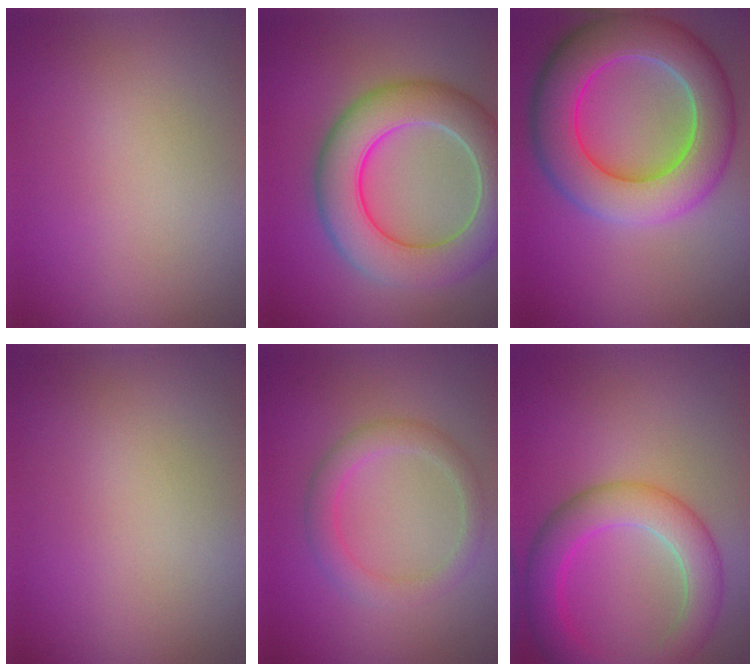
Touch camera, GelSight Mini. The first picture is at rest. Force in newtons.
{"total": 8.6, "press": 8.6, "slide": 0.4}
{"total": 10.1, "press": 10.1, "slide": 0.7}
{"total": 0.0}
{"total": 2.7, "press": 2.6, "slide": 0.3}
{"total": 5.6, "press": 5.6, "slide": 0.1}